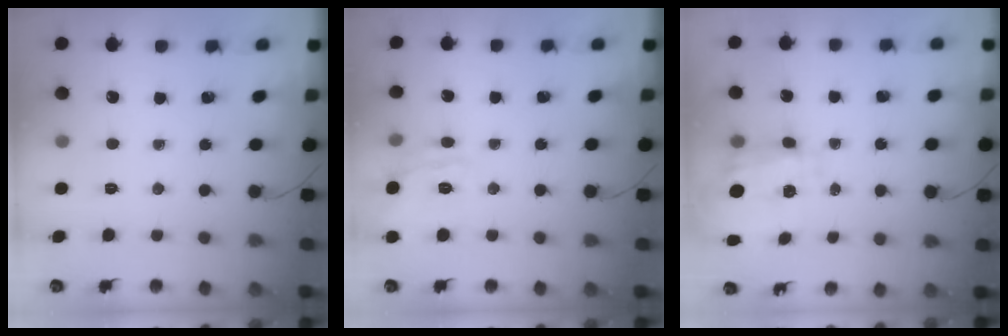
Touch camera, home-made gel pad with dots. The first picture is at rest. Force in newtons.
{"total": 11.3, "press": 11.3, "slide": 0.8}
{"total": 3.5, "press": 3.3, "slide": 1.1}